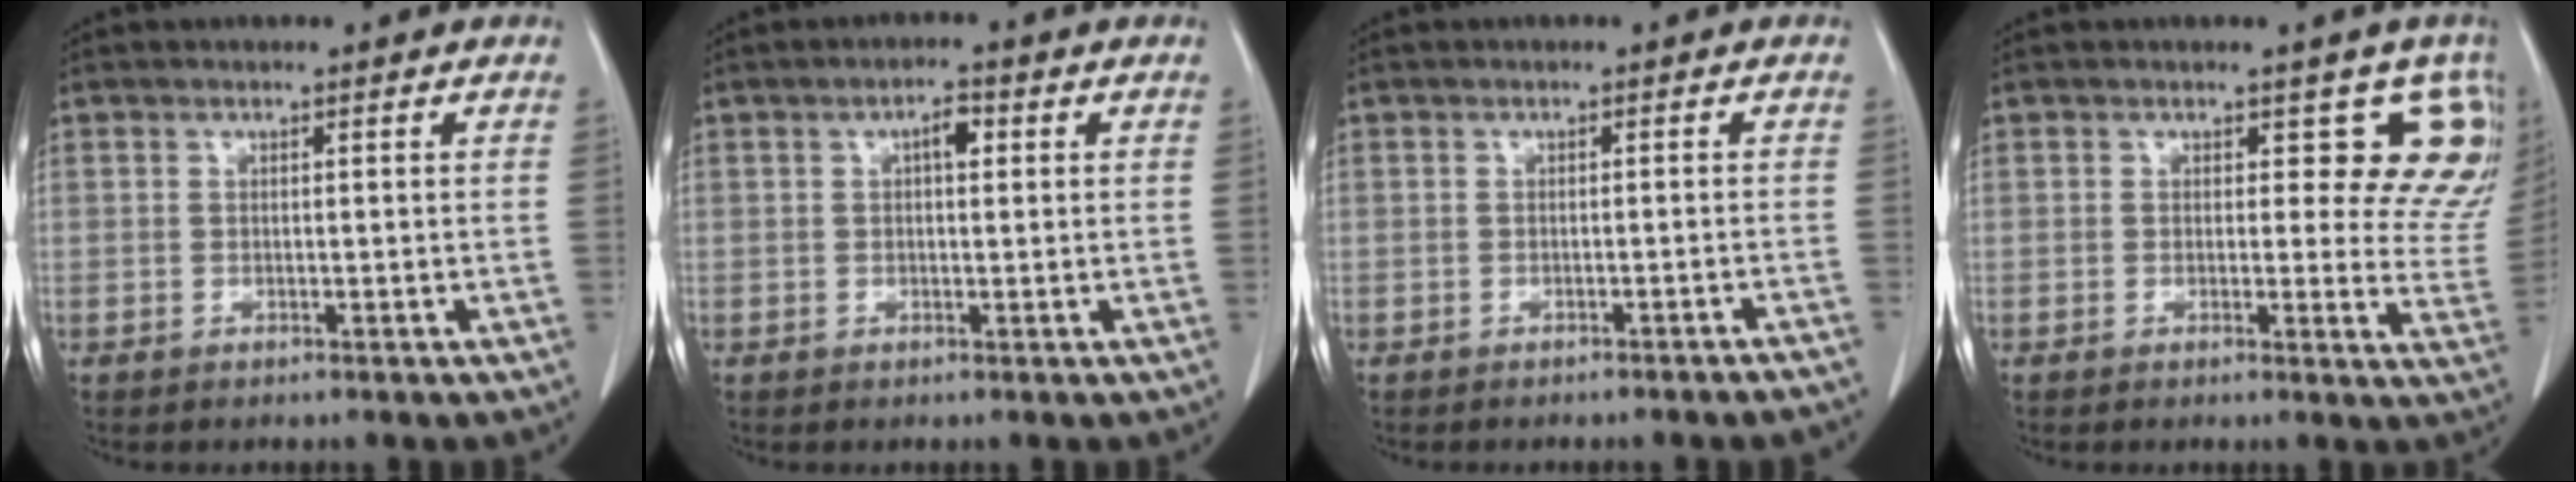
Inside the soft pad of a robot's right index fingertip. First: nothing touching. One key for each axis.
{"total": 2.6, "fx": 0.7, "fy": 1.0, "fz": 2.3, "tx": -0.037, "ty": 0.006, "tz": 0.010}
{"total": 5.5, "fx": -5.3, "fy": 0.4, "fz": 1.6, "tx": -0.016, "ty": -0.009, "tz": -0.054}
{"total": 8.4, "fx": 5.3, "fy": 4.6, "fz": 4.5, "tx": -0.016, "ty": -0.013, "tz": 0.032}